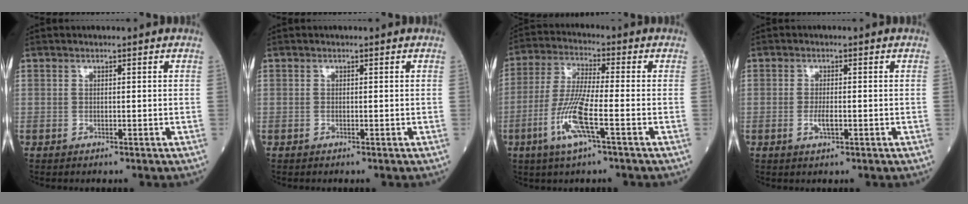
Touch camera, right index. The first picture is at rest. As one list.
[{"total": 0.0}, {"total": 9.6, "force": [-3.7, 0.4, 8.9], "torque": [-0.186, -0.010, -0.077]}, {"total": 2.2, "force": [-0.6, 0.6, 2.1], "torque": [-0.042, -0.001, -0.008]}]